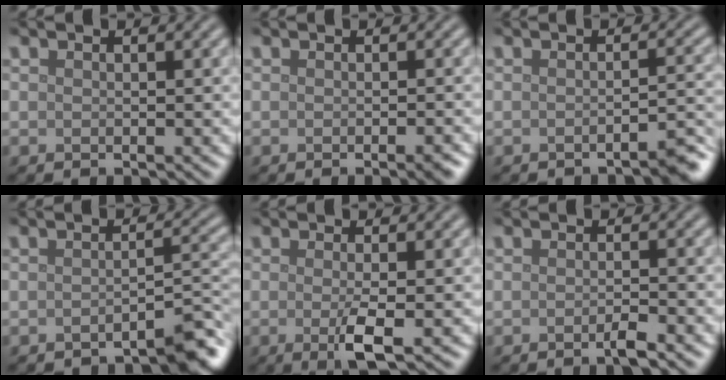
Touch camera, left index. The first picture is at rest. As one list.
[{"total": 1.7, "force": [-0.8, 0.4, 1.4], "torque": [-0.011, -0.001, -0.012]}, {"total": 2.3, "force": [-1.9, 0.3, 1.4], "torque": [-0.008, 0.006, -0.034]}, {"total": 3.2, "force": [-2.6, 0.4, 1.8], "torque": [-0.018, 0.011, -0.041]}, {"total": 3.0, "force": [-0.6, 0.5, 2.9], "torque": [-0.054, -0.010, -0.012]}, {"total": 1.4, "force": [-0.8, 0.1, 1.1], "torque": [-0.018, -0.001, -0.019]}]